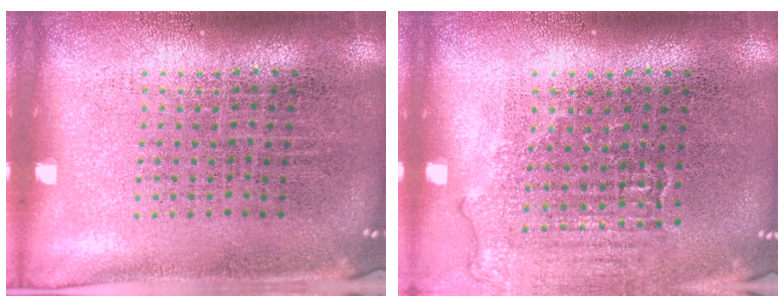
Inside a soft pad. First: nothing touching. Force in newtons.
{"total": 1.1, "press": 1.0, "slide": 0.1}